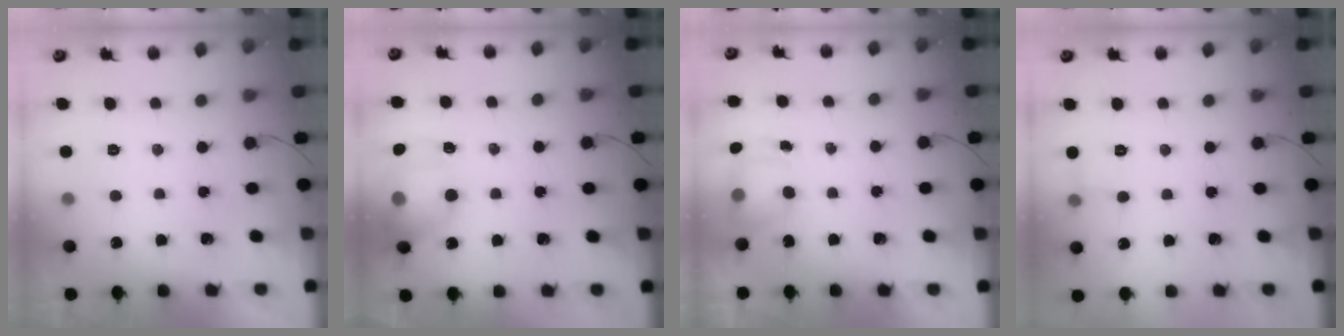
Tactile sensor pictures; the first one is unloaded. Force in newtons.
{"total": 15.3, "press": 15.1, "slide": 2.0}
{"total": 6.9, "press": 5.5, "slide": 4.3}
{"total": 5.6, "press": 5.3, "slide": 1.7}